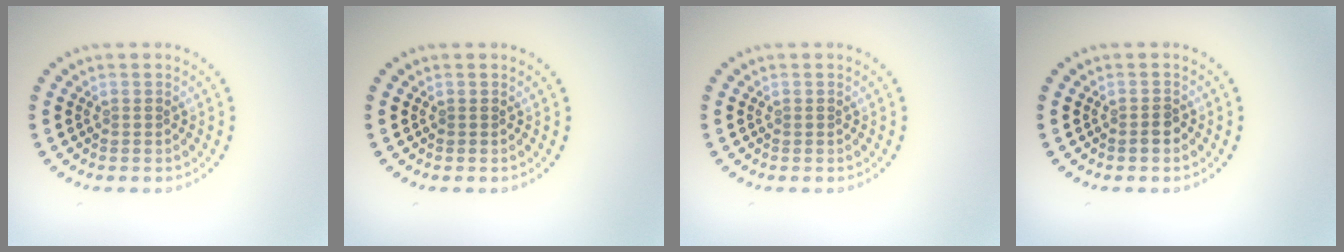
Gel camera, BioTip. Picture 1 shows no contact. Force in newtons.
{"total": 0.0}
{"total": 0.0}
{"total": 1.3, "press": 1.1, "slide": 0.6}